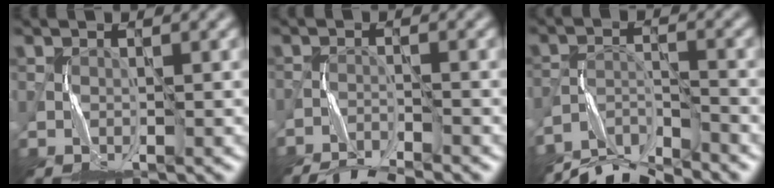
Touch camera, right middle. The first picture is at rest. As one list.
[{"total": 4.9, "force": [-4.7, 0.4, 1.5], "torque": [-0.033, -0.015, -0.082]}, {"total": 6.6, "force": [-6.2, 1.2, 1.9], "torque": [-0.035, -0.009, -0.117]}]